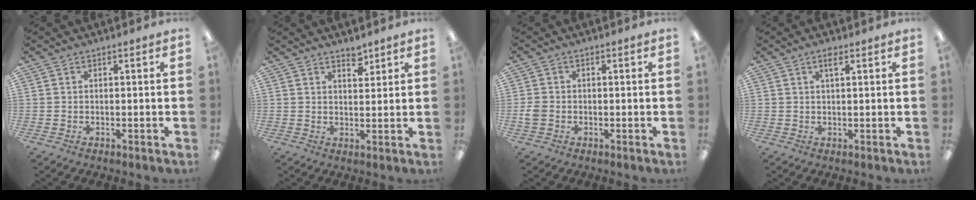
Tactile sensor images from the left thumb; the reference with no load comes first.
{"total": 3.4, "force": [2.9, 1.2, 1.2], "torque": [-0.004, -0.021, 0.048]}
{"total": 2.5, "force": [-0.6, 2.0, 1.4], "torque": [-0.023, 0.005, -0.012]}
{"total": 2.2, "force": [1.2, 0.6, 1.8], "torque": [-0.032, 0.002, 0.017]}